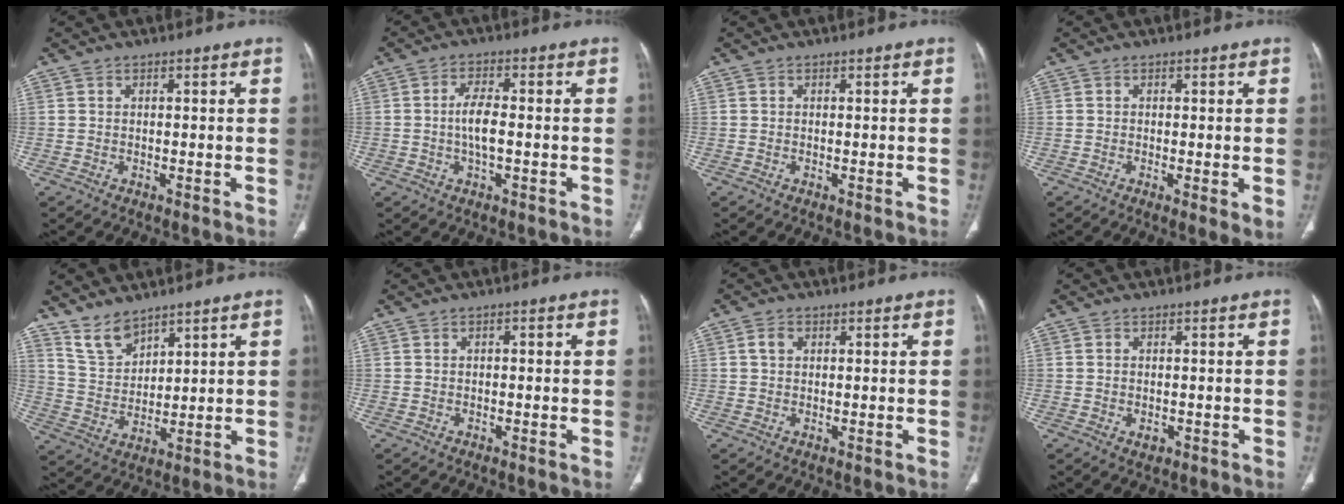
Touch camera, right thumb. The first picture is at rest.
{"total": 5.0, "force": [-0.6, 2.0, 4.6], "torque": [-0.093, 0.007, -0.014]}
{"total": 0.0}
{"total": 1.6, "force": [-0.2, 0.3, 1.5], "torque": [-0.034, -0.008, -0.005]}
{"total": 6.8, "force": [5.7, 2.8, 2.3], "torque": [-0.035, -0.036, 0.128]}
{"total": 0.8, "force": [0.0, 0.5, 0.7], "torque": [-0.008, 0.002, -0.001]}
{"total": 2.0, "force": [0.6, 1.5, 1.2], "torque": [-0.022, 0.005, 0.010]}
{"total": 1.6, "force": [-0.5, 1.1, 1.0], "torque": [-0.014, -0.001, -0.004]}